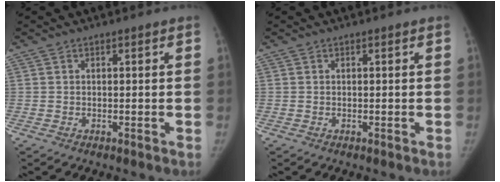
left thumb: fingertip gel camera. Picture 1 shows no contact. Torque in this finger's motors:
{"motor_torque": [0.00, 0.00, 0.05, -0.05, 0.00]}